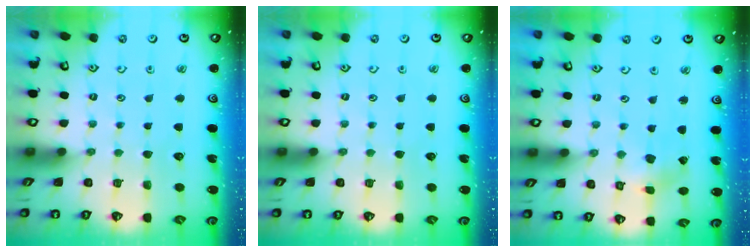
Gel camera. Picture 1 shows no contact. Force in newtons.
{"total": 0.0}
{"total": 1.4, "press": 1.4, "slide": 0.4}